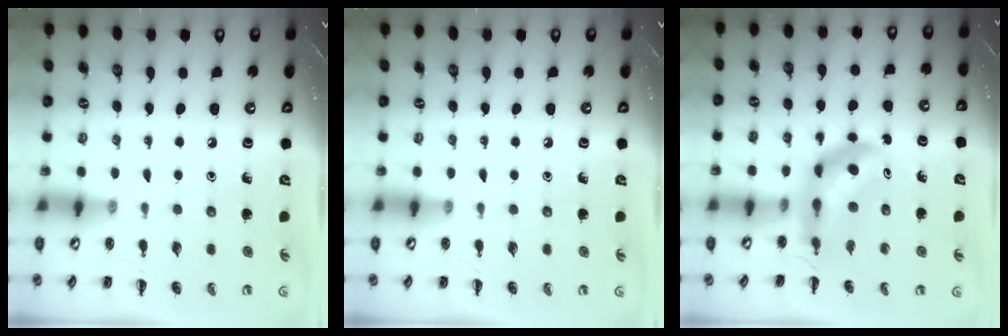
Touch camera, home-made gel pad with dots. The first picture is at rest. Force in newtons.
{"total": 0.0}
{"total": 5.7, "press": 5.6, "slide": 1.3}